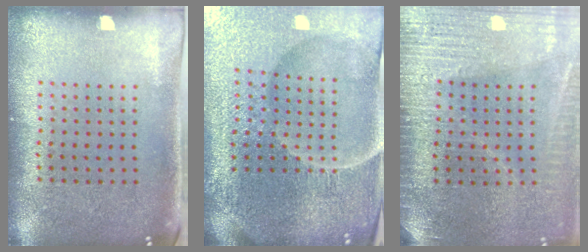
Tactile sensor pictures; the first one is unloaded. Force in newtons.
{"total": 6.3, "press": 5.7, "slide": 2.7}
{"total": 3.4, "press": 3.1, "slide": 1.5}